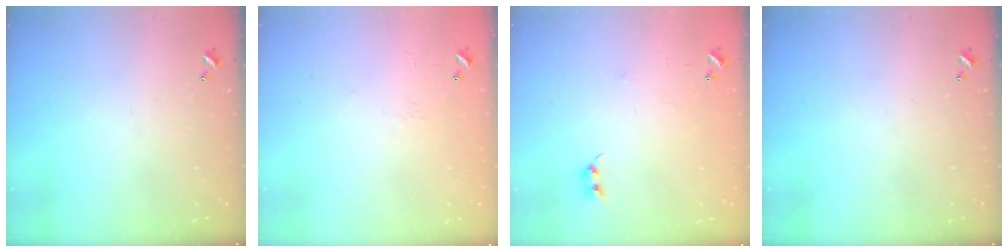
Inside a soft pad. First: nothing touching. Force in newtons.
{"total": 9.1, "press": 9.1, "slide": 0.5}
{"total": 6.5, "press": 6.5, "slide": 0.3}
{"total": 0.0}